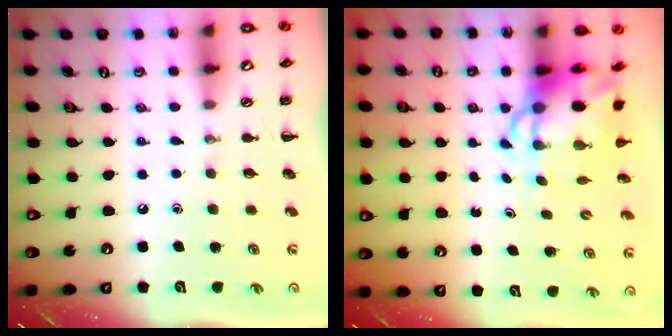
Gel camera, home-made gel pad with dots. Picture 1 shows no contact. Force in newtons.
{"total": 7.0, "press": 6.8, "slide": 1.9}